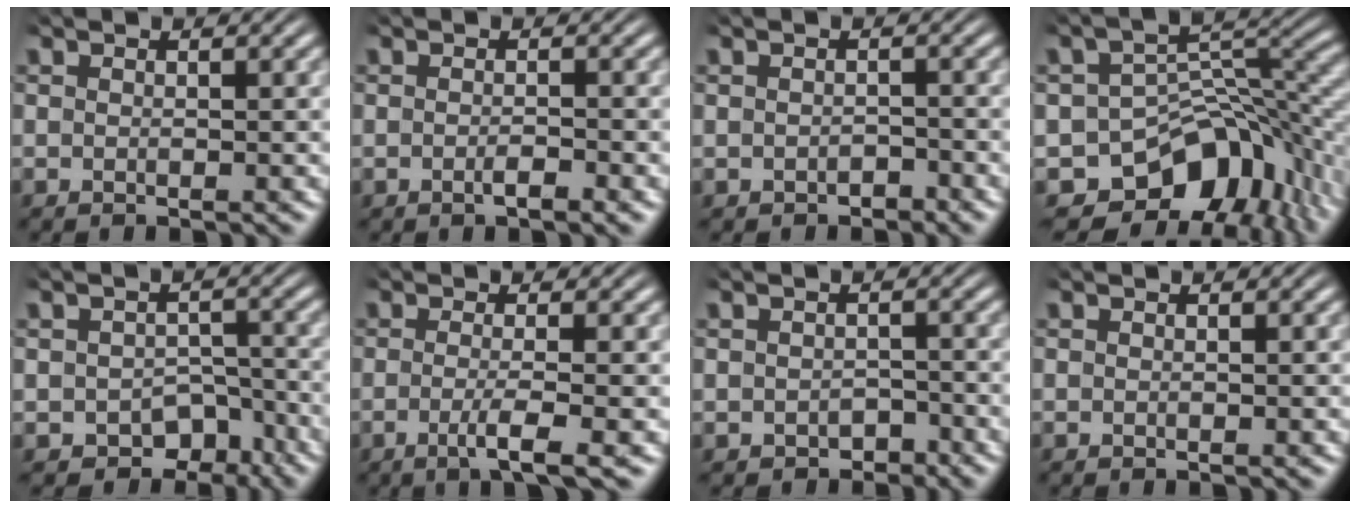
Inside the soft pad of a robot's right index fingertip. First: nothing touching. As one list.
[{"total": 1.2, "force": [-0.7, 0.6, 0.8], "torque": [-0.016, 0.007, -0.019]}, {"total": 1.3, "force": [-1.1, 0.8, 0.1], "torque": [-0.003, -0.004, -0.017]}, {"total": 14.3, "force": [-6.4, 10.3, 7.7], "torque": [-0.136, -0.037, -0.096]}, {"total": 7.0, "force": [-4.5, 5.2, 1.6], "torque": [-0.018, -0.021, -0.072]}, {"total": 3.1, "force": [-1.5, 0.1, 2.7], "torque": [-0.057, -0.016, -0.025]}, {"total": 2.0, "force": [-1.5, 1.4, 0.1], "torque": [0.003, -0.003, -0.026]}, {"total": 0.0}]